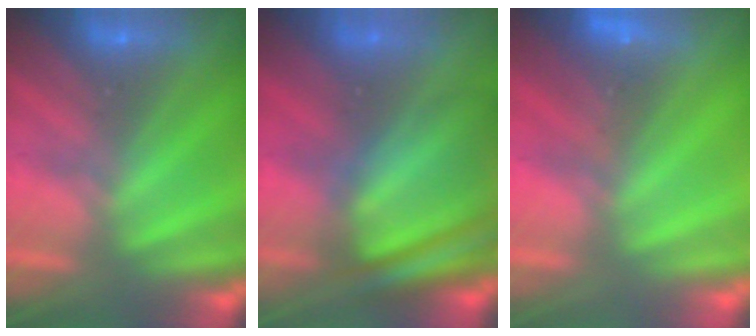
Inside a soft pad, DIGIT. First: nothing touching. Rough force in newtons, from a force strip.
{"total": 8.0}
{"total": 2.6}